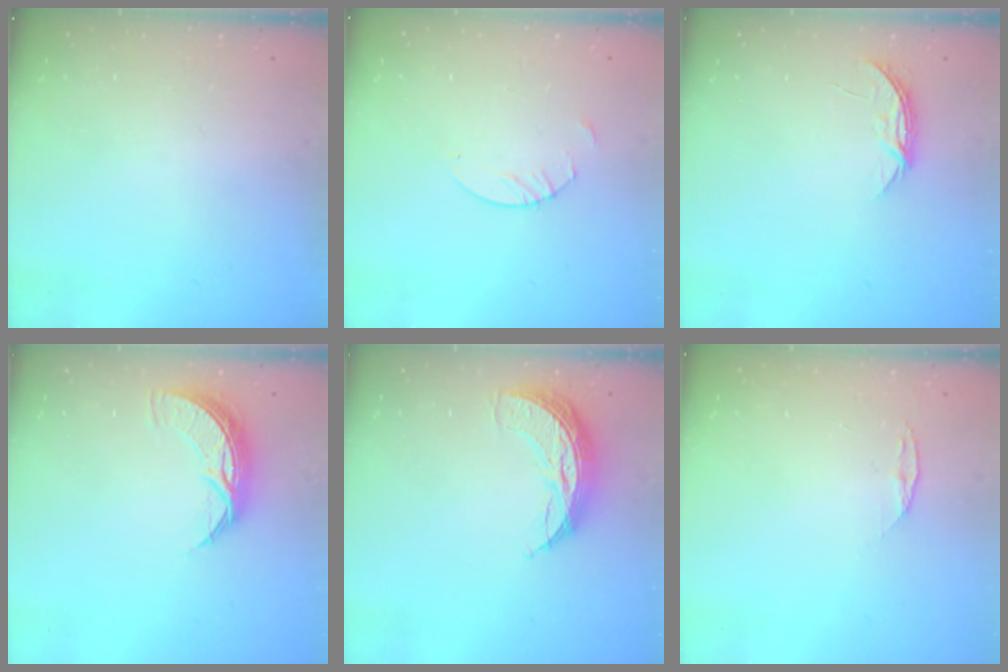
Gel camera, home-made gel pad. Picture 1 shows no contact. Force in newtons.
{"total": 2.7, "press": 2.7, "slide": 0.2}
{"total": 4.0, "press": 4.0, "slide": 0.5}
{"total": 8.7, "press": 8.7, "slide": 0.3}
{"total": 9.9, "press": 9.9, "slide": 0.6}
{"total": 4.1, "press": 4.1, "slide": 0.5}